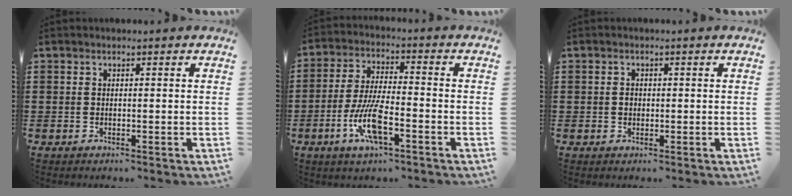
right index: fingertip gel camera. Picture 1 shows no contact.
{"total": 9.0, "force": [-3.6, 2.7, 7.8], "torque": [-0.171, -0.010, -0.069]}
{"total": 1.0, "force": [0.1, 0.7, 0.7], "torque": [-0.017, 0.003, 0.001]}